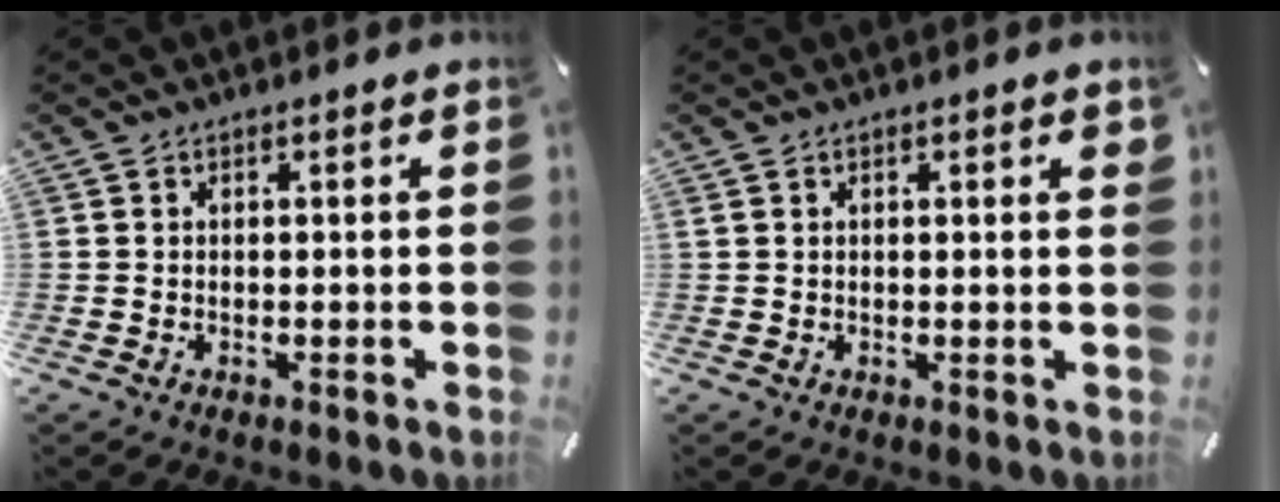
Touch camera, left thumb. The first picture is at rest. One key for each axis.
{"total": 1.2, "fx": 0.5, "fy": 0.2, "fz": 1.0, "tx": -0.021, "ty": 0.002, "tz": 0.008}